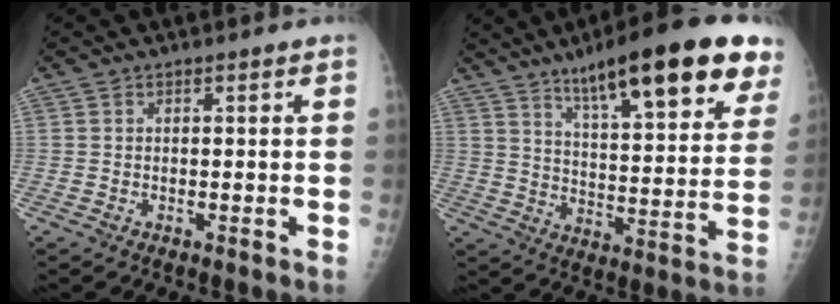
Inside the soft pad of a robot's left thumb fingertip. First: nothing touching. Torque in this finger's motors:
{"motor_torque": [0.46, 0.67, 1.19, -1.58, 0.15]}